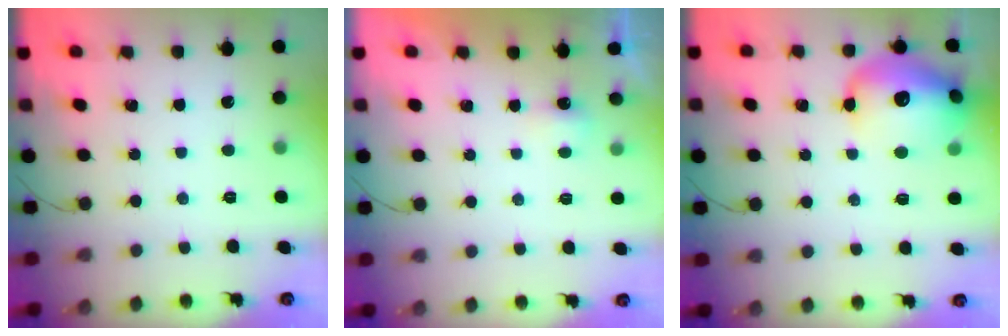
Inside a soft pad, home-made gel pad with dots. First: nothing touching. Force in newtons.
{"total": 2.3, "press": 2.2, "slide": 0.6}
{"total": 17.8, "press": 17.6, "slide": 2.4}